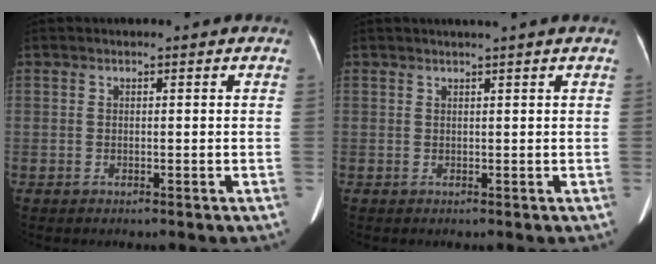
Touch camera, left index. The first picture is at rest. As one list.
[{"total": 1.9, "force": [1.6, -0.5, 1.0], "torque": [-0.012, 0.007, 0.028]}]